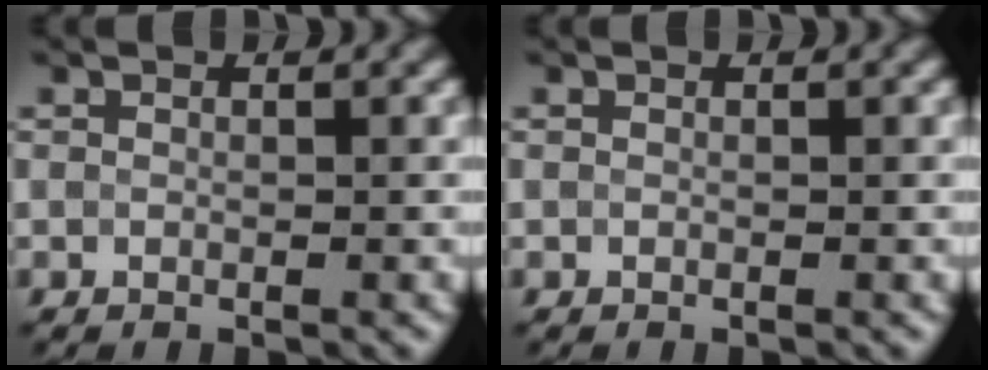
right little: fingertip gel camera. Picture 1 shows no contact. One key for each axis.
{"total": 0.0}